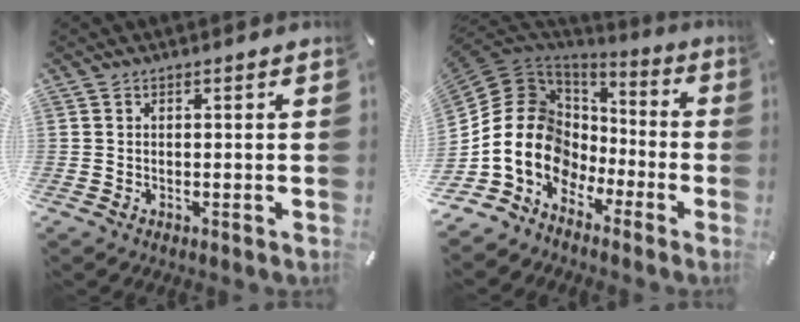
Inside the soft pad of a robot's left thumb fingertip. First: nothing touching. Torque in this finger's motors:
{"motor_torque": [0.34, 3.88, 0.80, -0.07, 0.20]}